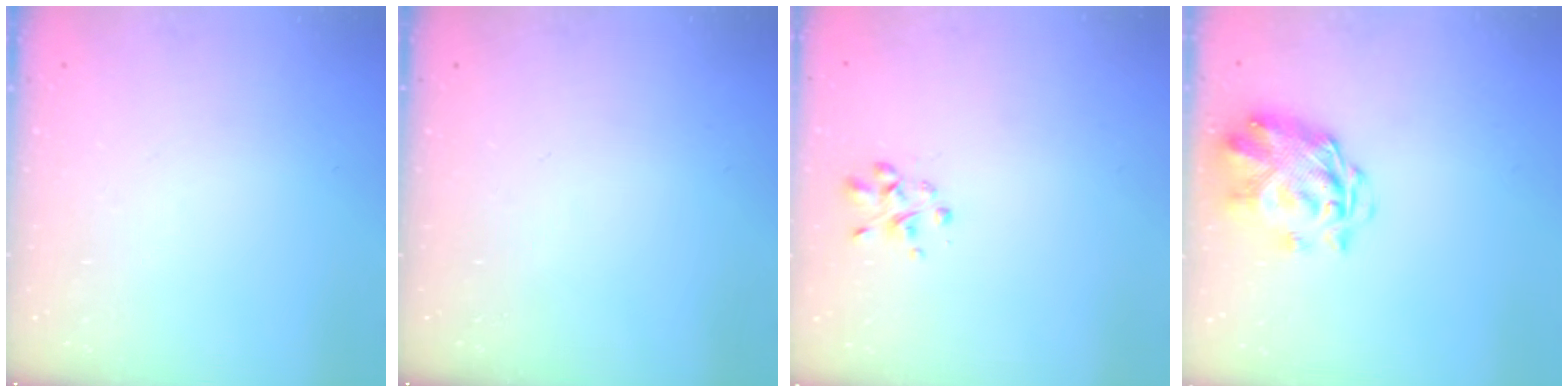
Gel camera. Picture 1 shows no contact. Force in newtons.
{"total": 0.0}
{"total": 1.6, "press": 1.5, "slide": 0.5}
{"total": 3.4, "press": 3.0, "slide": 1.6}